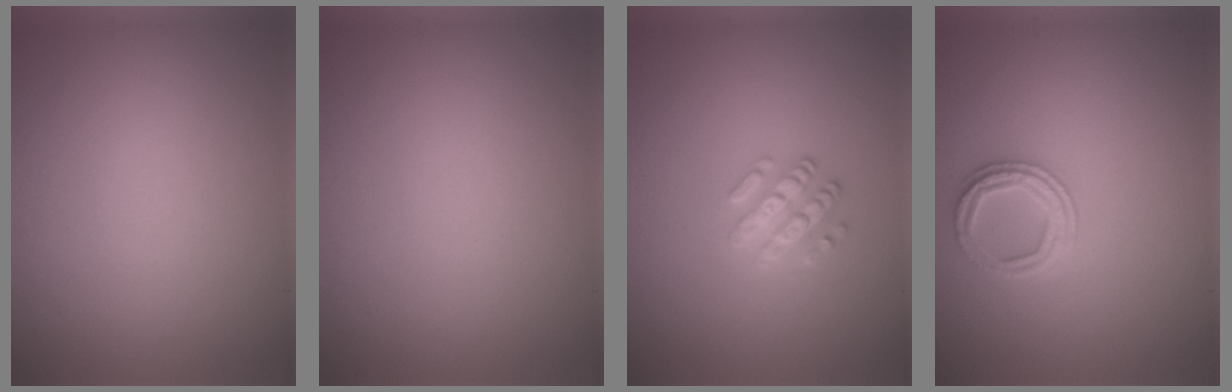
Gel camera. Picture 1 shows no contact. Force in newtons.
{"total": 0.0}
{"total": 2.5, "press": 2.4, "slide": 0.6}
{"total": 2.4, "press": 2.4, "slide": 0.4}